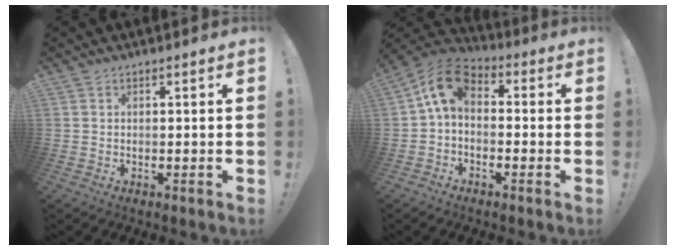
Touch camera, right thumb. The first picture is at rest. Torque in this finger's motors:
{"motor_torque": [1.32, 1.77, 0.86, -0.65, 0.04]}